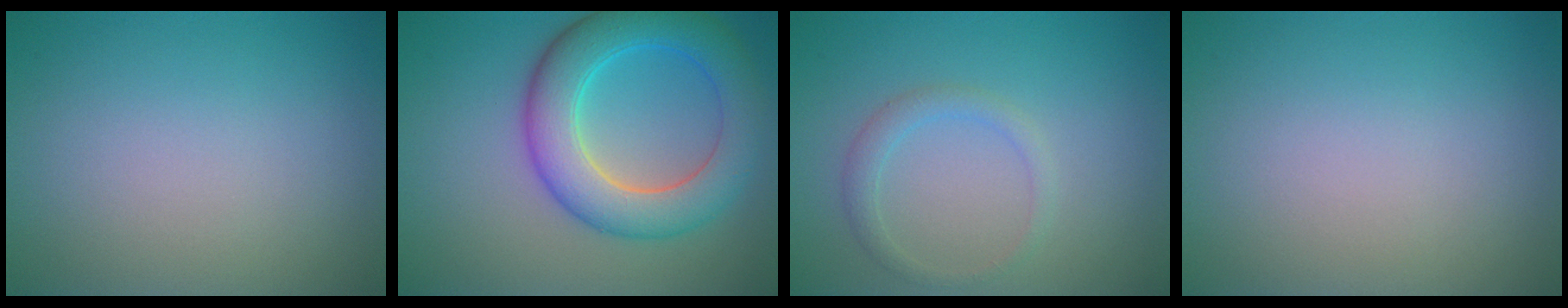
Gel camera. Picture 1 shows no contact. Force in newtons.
{"total": 7.6, "press": 7.6, "slide": 0.3}
{"total": 1.7, "press": 1.7, "slide": 0.1}
{"total": 0.0}